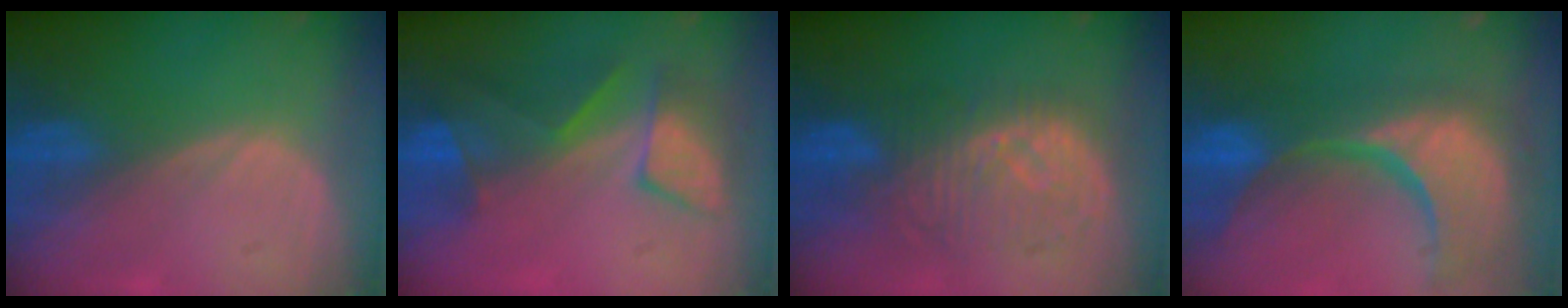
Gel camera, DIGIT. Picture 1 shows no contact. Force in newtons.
{"total": 7.5, "press": 7.4, "slide": 1.3}
{"total": 9.2, "press": 8.9, "slide": 2.4}
{"total": 15.4, "press": 12.1, "slide": 9.5}